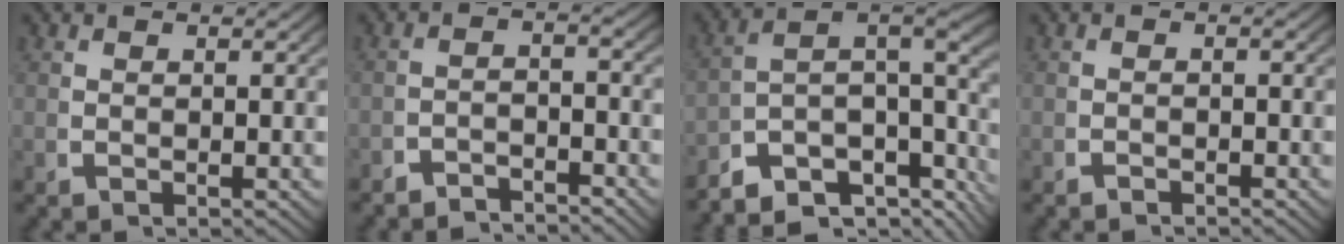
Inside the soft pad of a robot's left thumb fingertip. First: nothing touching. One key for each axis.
{"total": 3.5, "fx": -3.4, "fy": 0.5, "fz": 0.5, "tx": 0.000, "ty": -0.012, "tz": -0.058}
{"total": 12.6, "fx": -2.1, "fy": 8.2, "fz": 9.2, "tx": -0.159, "ty": -0.022, "tz": -0.041}
{"total": 1.1, "fx": -1.1, "fy": 0.1, "fz": 0.0, "tx": -0.002, "ty": -0.006, "tz": -0.018}